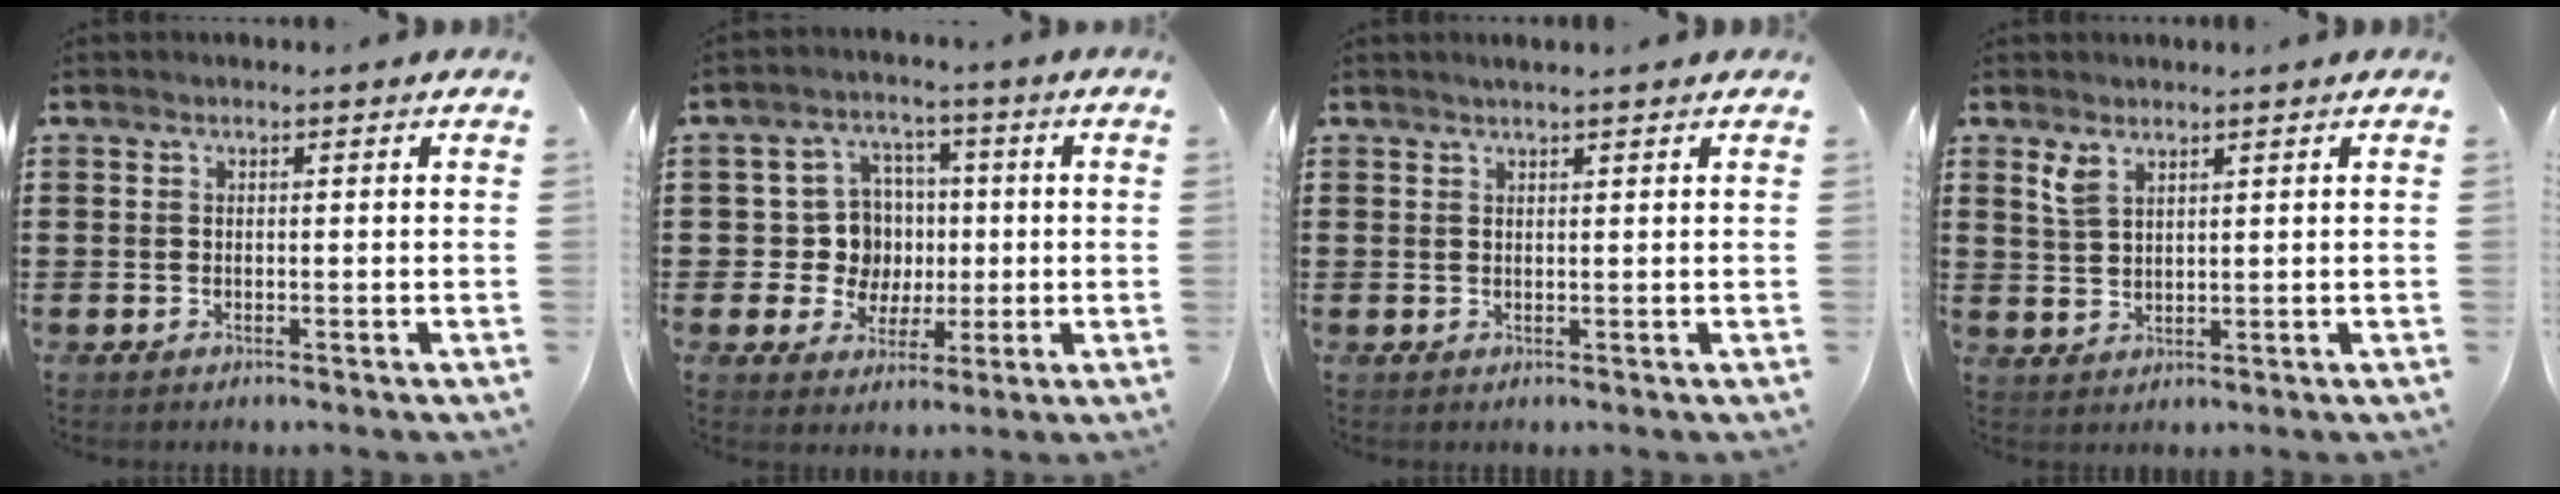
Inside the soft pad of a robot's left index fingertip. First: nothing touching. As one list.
[{"total": 8.3, "force": [0.7, 7.8, 2.8], "torque": [-0.069, 0.015, 0.019]}, {"total": 1.1, "force": [1.0, -0.1, 0.6], "torque": [-0.011, 0.000, 0.018]}, {"total": 2.9, "force": [2.1, 1.2, 1.6], "torque": [-0.037, 0.002, 0.039]}]